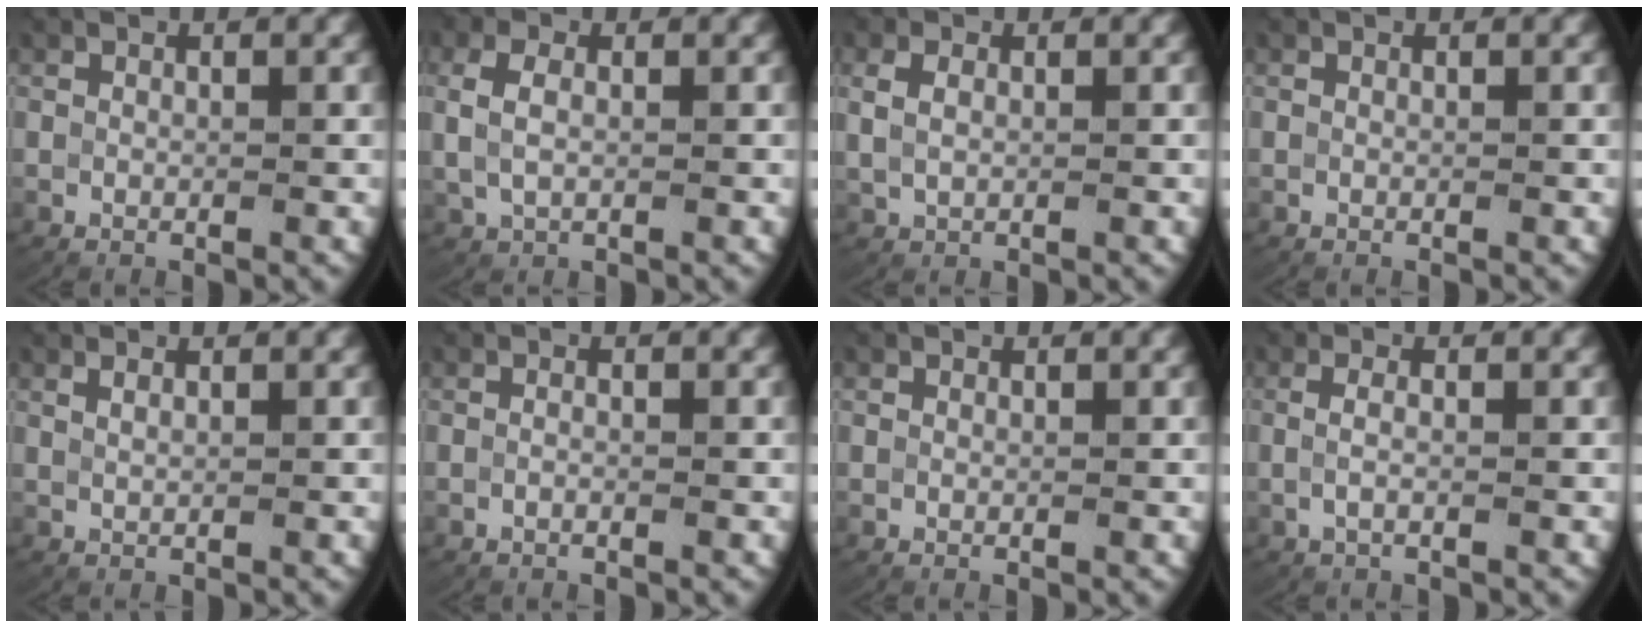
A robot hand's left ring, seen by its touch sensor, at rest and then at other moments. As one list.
[{"total": 3.2, "force": [0.6, 2.3, 2.2], "torque": [-0.062, 0.002, 0.014]}, {"total": 2.2, "force": [0.7, 1.7, 1.3], "torque": [-0.037, -0.001, 0.018]}, {"total": 0.0}, {"total": 0.8, "force": [0.7, -0.3, 0.4], "torque": [-0.010, 0.000, 0.018]}, {"total": 0.6, "force": [-0.4, 0.2, 0.4], "torque": [-0.009, 0.003, -0.009]}, {"total": 0.0}, {"total": 1.7, "force": [-0.2, 0.4, 1.6], "torque": [-0.043, -0.004, -0.002]}]